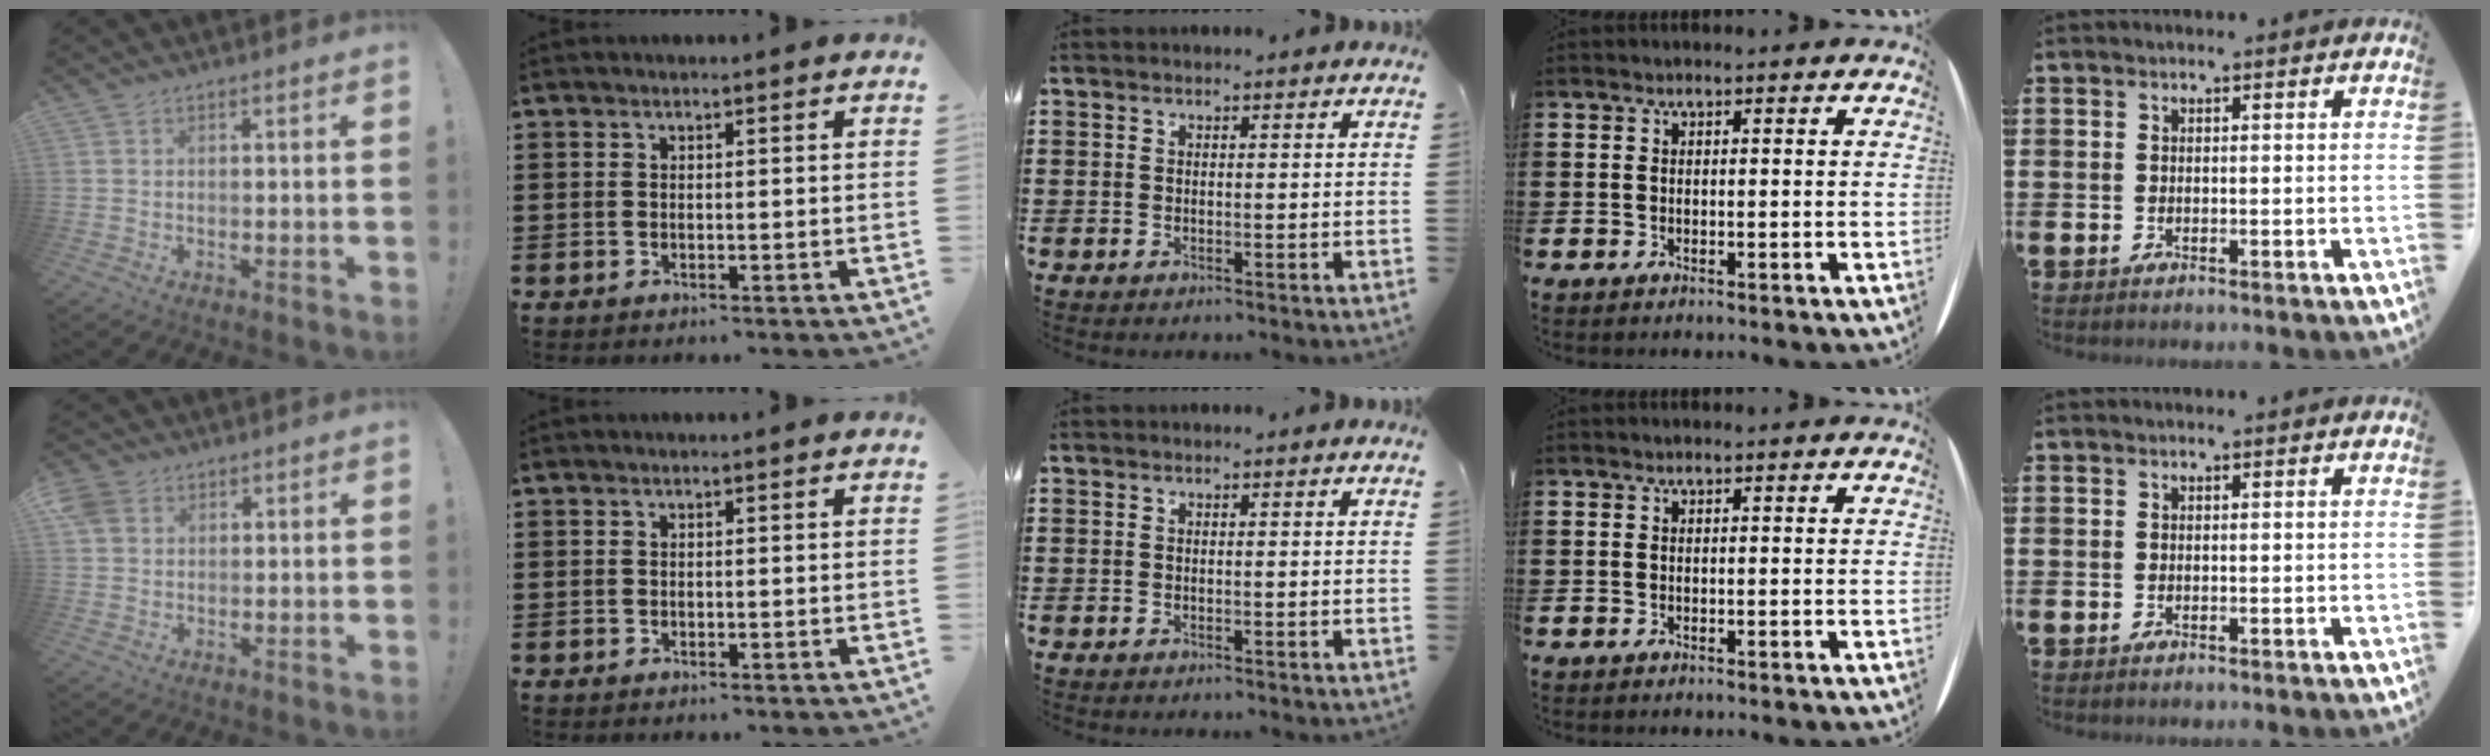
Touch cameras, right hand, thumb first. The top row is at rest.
{"thumb": {"total": 4.6, "force": [2.0, 3.7, 2.0], "torque": [-0.035, 0.003, 0.041]}}